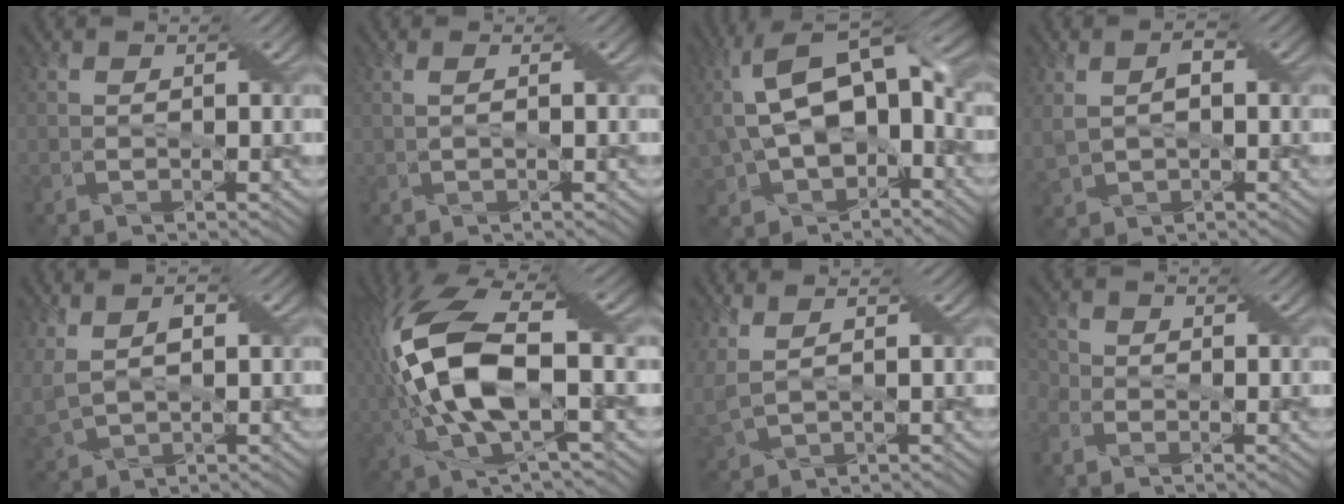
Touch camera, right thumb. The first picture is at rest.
{"total": 1.4, "force": [0.2, 0.0, 1.4], "torque": [-0.026, 0.005, 0.007]}
{"total": 15.4, "force": [-0.1, 8.4, 12.9], "torque": [-0.251, 0.001, -0.002]}
{"total": 4.2, "force": [0.7, 2.6, 3.3], "torque": [-0.083, -0.004, 0.017]}
{"total": 6.8, "force": [2.1, 4.0, 5.1], "torque": [-0.137, 0.005, 0.055]}
{"total": 14.2, "force": [0.4, 5.6, 13.1], "torque": [-0.318, 0.012, -0.001]}
{"total": 6.7, "force": [2.5, 3.8, 4.9], "torque": [-0.127, 0.010, 0.052]}
{"total": 4.2, "force": [-1.3, 3.0, 2.6], "torque": [-0.071, 0.001, -0.036]}